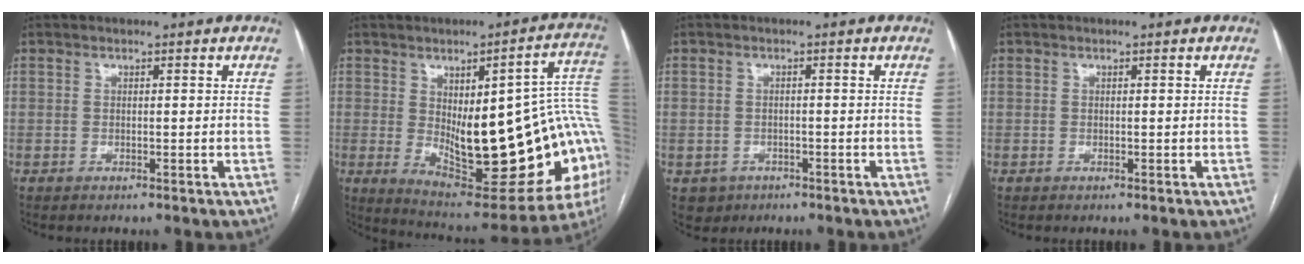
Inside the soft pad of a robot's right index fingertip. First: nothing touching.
{"total": 27.3, "force": [-1.1, 7.7, 26.1], "torque": [-0.282, 0.010, 0.009]}
{"total": 2.4, "force": [-1.1, 2.1, 0.2], "torque": [-0.001, 0.006, -0.013]}
{"total": 0.0}